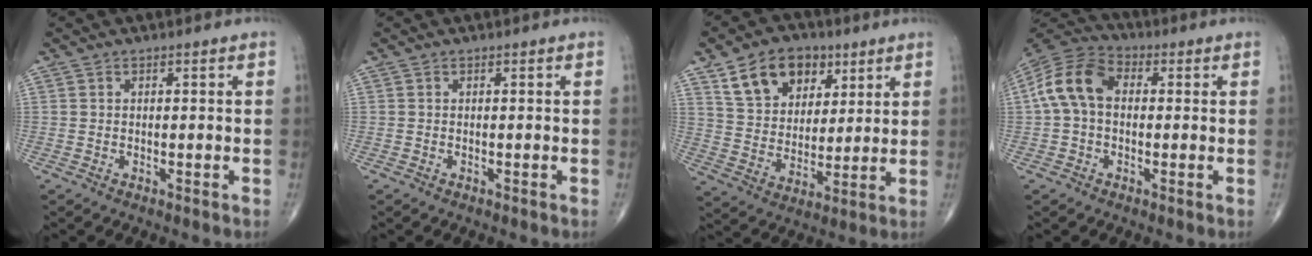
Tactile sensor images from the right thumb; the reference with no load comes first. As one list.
[{"total": 0.0}, {"total": 14.3, "force": [7.4, 9.8, 7.3], "torque": [-0.088, -0.024, 0.136]}, {"total": 10.8, "force": [0.8, 7.5, 7.8], "torque": [-0.149, 0.034, 0.003]}]